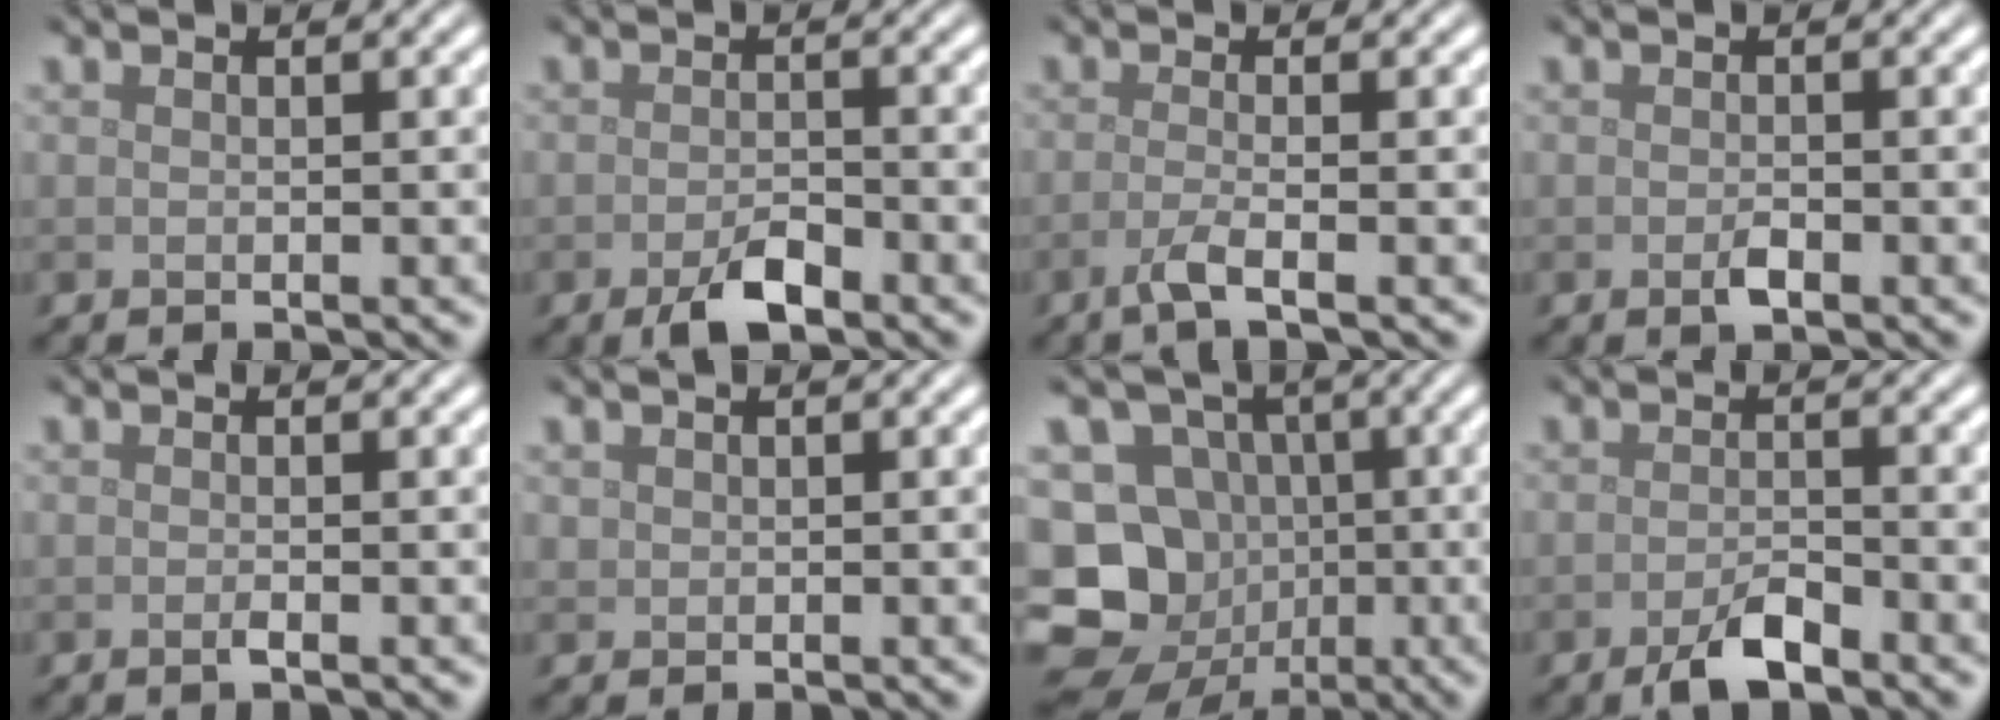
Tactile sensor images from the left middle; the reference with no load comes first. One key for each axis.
{"total": 3.0, "fx": -1.7, "fy": 1.2, "fz": 2.1, "tx": -0.042, "ty": -0.003, "tz": -0.032}
{"total": 2.4, "fx": -1.0, "fy": 0.6, "fz": 2.1, "tx": -0.036, "ty": -0.003, "tz": -0.031}
{"total": 1.1, "fx": -0.5, "fy": 0.4, "fz": 0.9, "tx": -0.020, "ty": -0.001, "tz": -0.008}
{"total": 0.5, "fx": -0.2, "fy": 0.1, "fz": 0.5, "tx": -0.012, "ty": -0.001, "tz": -0.006}
{"total": 0.6, "fx": 0.4, "fy": 0.5, "fz": 0.0, "tx": 0.002, "ty": -0.001, "tz": 0.010}
{"total": 15.9, "fx": -5.9, "fy": 14.1, "fz": 4.6, "tx": -0.121, "ty": -0.008, "tz": -0.108}
{"total": 2.9, "fx": -1.8, "fy": 1.0, "fz": 2.1, "tx": -0.041, "ty": -0.001, "tz": -0.037}